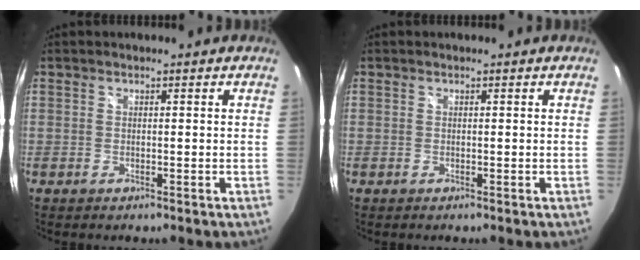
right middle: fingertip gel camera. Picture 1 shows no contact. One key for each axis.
{"total": 0.0}